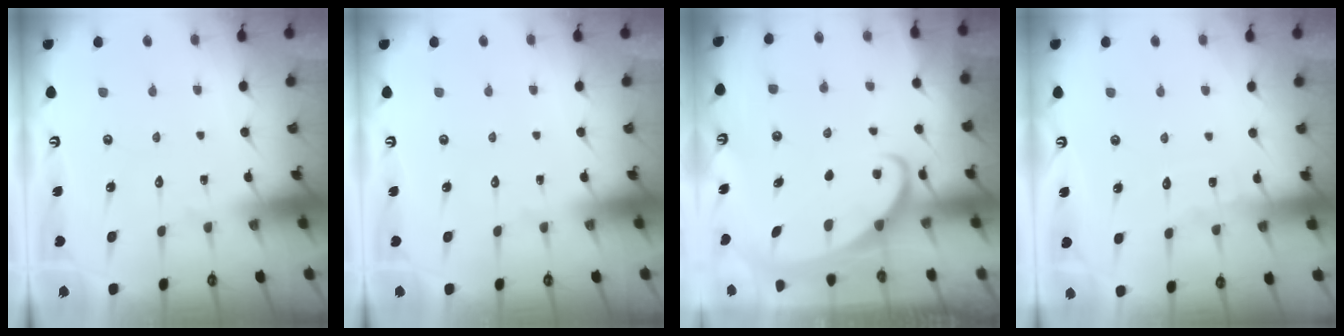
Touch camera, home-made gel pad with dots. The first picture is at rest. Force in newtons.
{"total": 0.0}
{"total": 2.2, "press": 2.2, "slide": 0.3}
{"total": 3.0, "press": 3.0, "slide": 0.3}